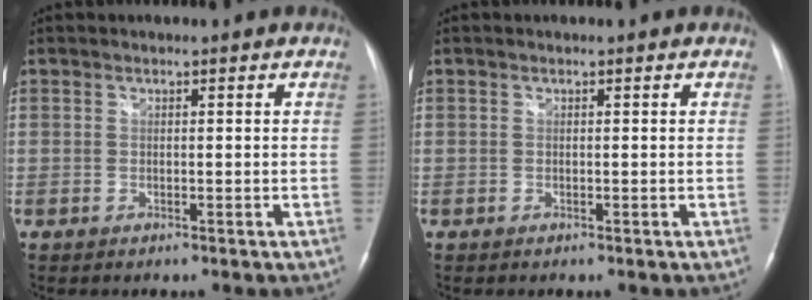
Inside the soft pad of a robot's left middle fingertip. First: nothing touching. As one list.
[{"total": 0.0}]